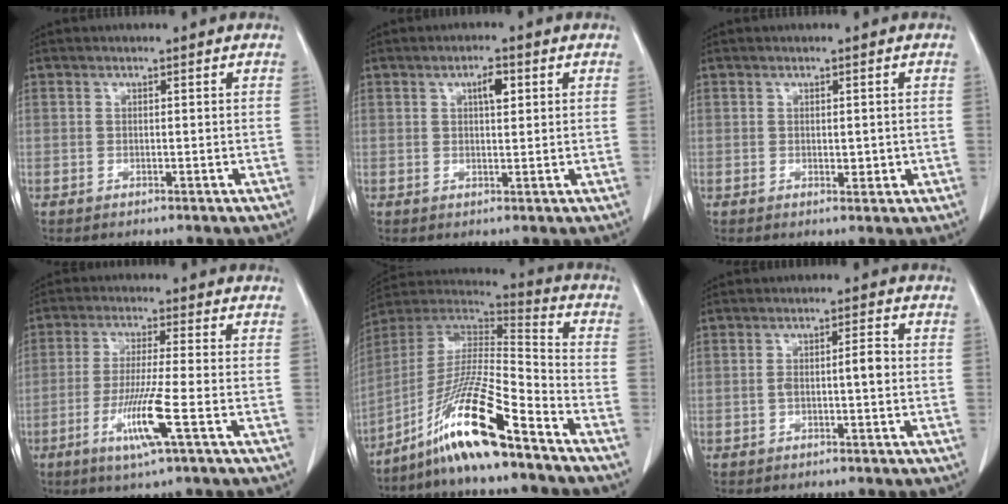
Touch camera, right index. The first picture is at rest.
{"total": 3.1, "force": [1.3, 1.0, 2.7], "torque": [-0.043, 0.001, 0.020]}
{"total": 1.8, "force": [0.0, 1.0, 1.5], "torque": [-0.019, -0.004, 0.004]}
{"total": 8.5, "force": [-3.2, -0.6, 7.8], "torque": [-0.154, -0.020, -0.063]}
{"total": 16.6, "force": [-11.4, 0.8, 12.1], "torque": [-0.241, -0.010, -0.212]}
{"total": 3.6, "force": [-0.3, 0.7, 3.6], "torque": [-0.066, 0.012, -0.002]}